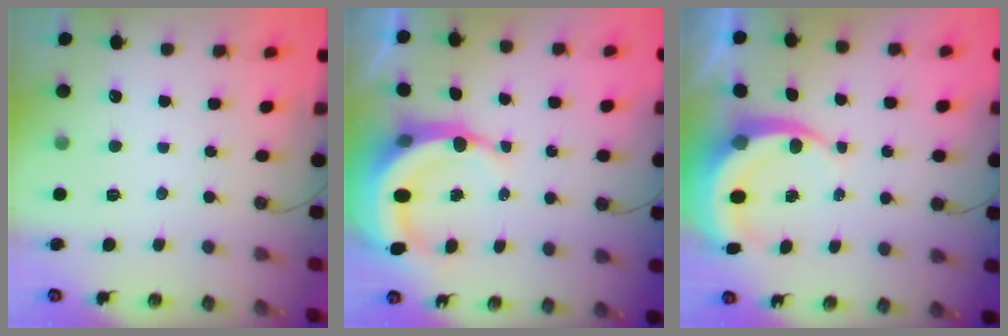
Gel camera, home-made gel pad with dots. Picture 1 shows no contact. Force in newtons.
{"total": 10.0, "press": 9.7, "slide": 2.0}
{"total": 6.9, "press": 6.9, "slide": 0.9}